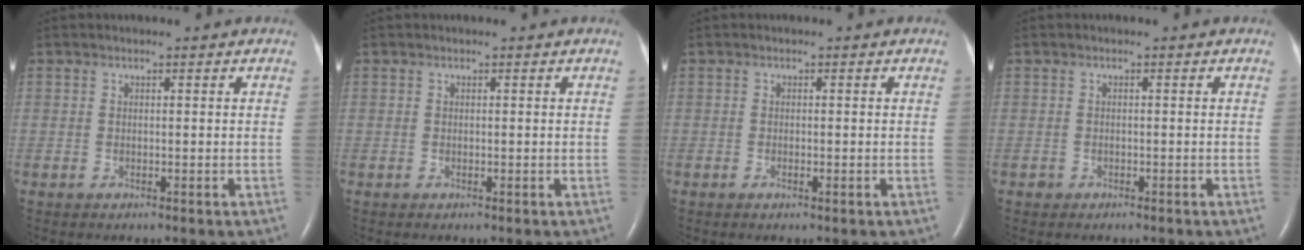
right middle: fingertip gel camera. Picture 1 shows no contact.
{"total": 0.0}
{"total": 0.7, "force": [-0.3, 0.1, 0.6], "torque": [-0.016, -0.002, -0.004]}
{"total": 0.8, "force": [-0.6, 0.5, 0.1], "torque": [-0.004, 0.002, -0.009]}